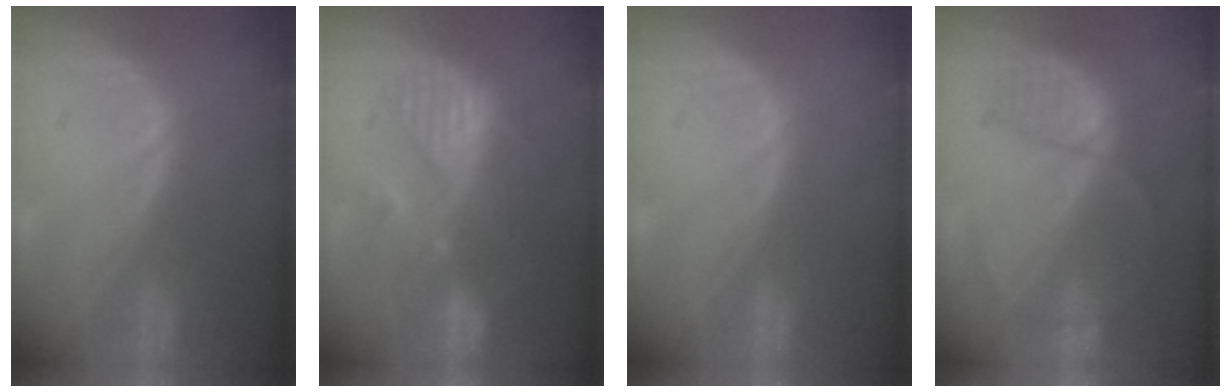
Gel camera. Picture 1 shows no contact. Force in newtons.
{"total": 8.3, "press": 8.0, "slide": 2.3}
{"total": 0.0}
{"total": 5.8, "press": 5.7, "slide": 1.4}